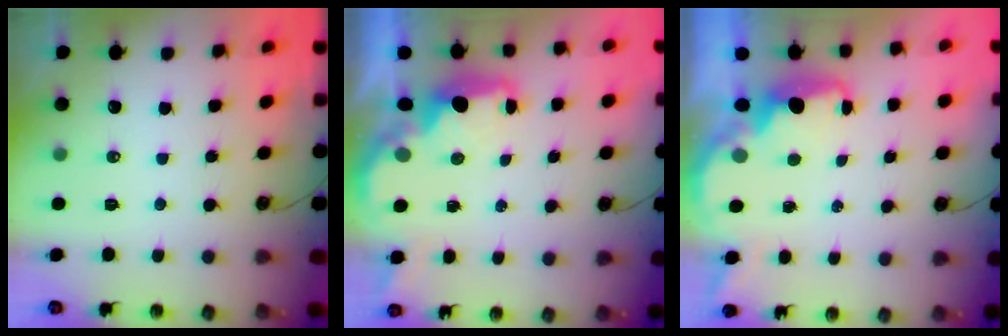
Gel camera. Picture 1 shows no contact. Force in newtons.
{"total": 2.8, "press": 2.7, "slide": 0.4}
{"total": 2.3, "press": 2.2, "slide": 0.8}